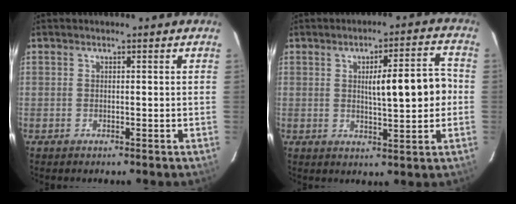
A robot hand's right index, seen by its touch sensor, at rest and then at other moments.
{"total": 9.2, "force": [0.3, 1.6, 9.1], "torque": [-0.127, 0.019, 0.009]}